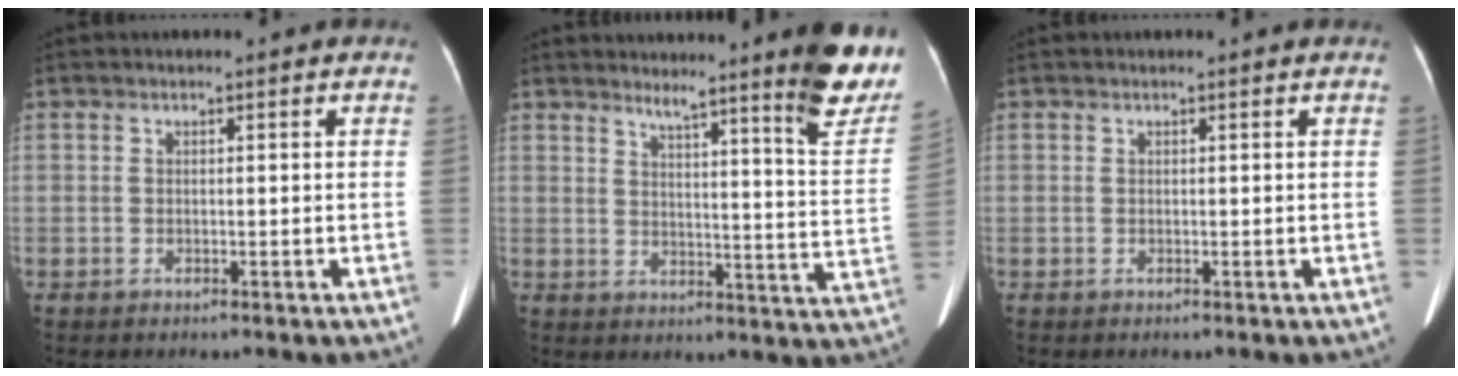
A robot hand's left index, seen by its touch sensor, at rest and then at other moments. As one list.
[{"total": 14.4, "force": [11.7, -0.4, 8.4], "torque": [-0.091, -0.052, 0.132]}, {"total": 0.0}]